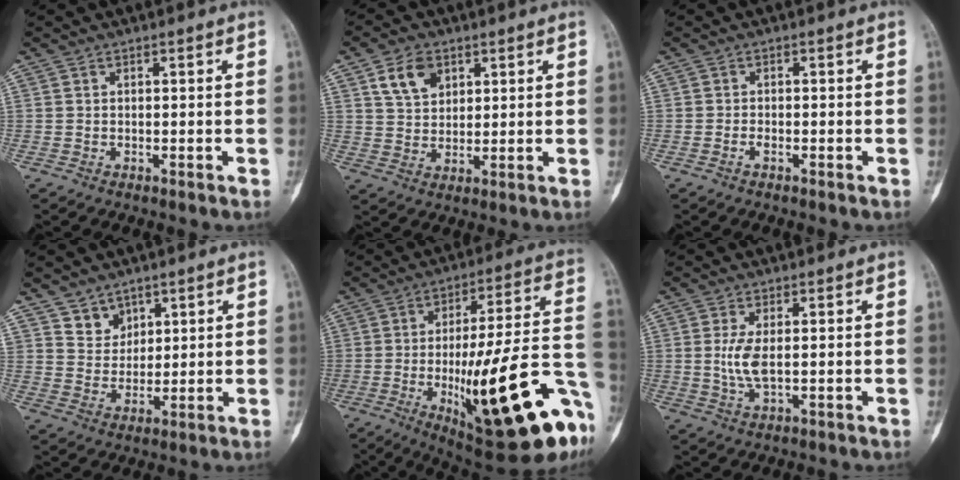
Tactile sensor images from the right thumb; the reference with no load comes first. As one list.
[{"total": 7.3, "force": [3.5, 4.9, 4.0], "torque": [-0.052, -0.014, 0.067]}, {"total": 1.0, "force": [-0.6, 0.4, 0.6], "torque": [-0.012, 0.004, -0.013]}, {"total": 5.2, "force": [3.7, 3.6, 0.6], "torque": [0.017, -0.031, 0.074]}, {"total": 30.8, "force": [-9.8, 8.1, 28.1], "torque": [-0.351, 0.019, -0.127]}, {"total": 4.8, "force": [0.3, 1.6, 4.5], "torque": [-0.108, -0.008, 0.010]}]